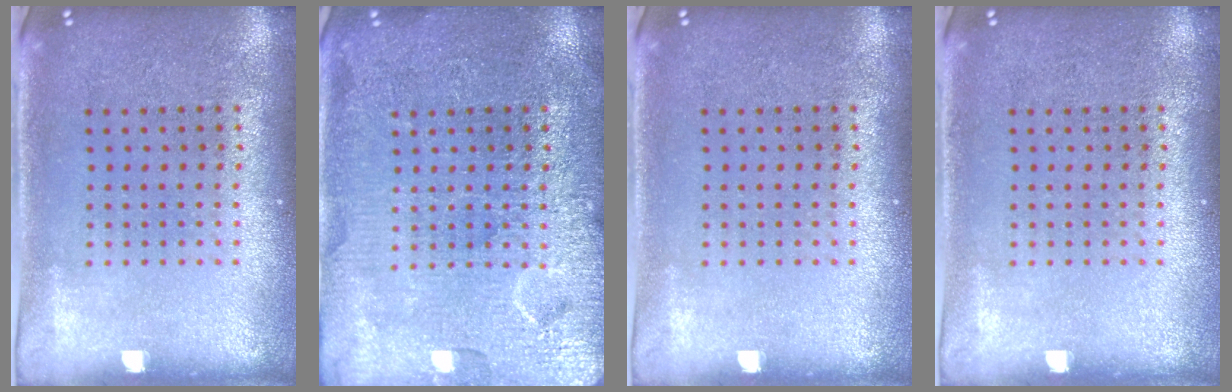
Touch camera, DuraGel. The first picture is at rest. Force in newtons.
{"total": 5.8, "press": 5.7, "slide": 0.8}
{"total": 0.0}
{"total": 0.0}